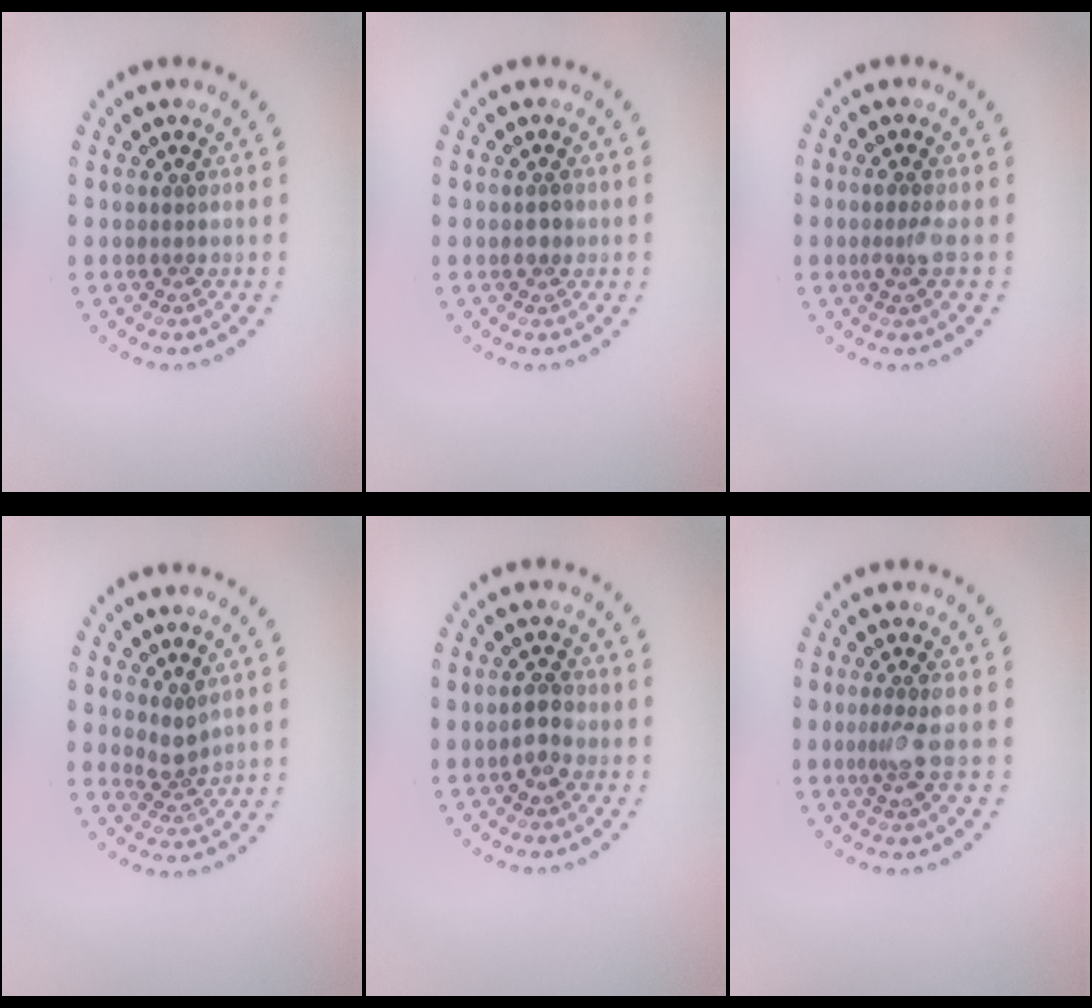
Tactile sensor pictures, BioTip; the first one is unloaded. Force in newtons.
{"total": 1.1, "press": 1.1, "slide": 0.1}
{"total": 1.7, "press": 1.4, "slide": 0.9}
{"total": 2.1, "press": 1.6, "slide": 1.3}
{"total": 2.2, "press": 2.1, "slide": 0.5}
{"total": 2.0, "press": 1.6, "slide": 1.3}